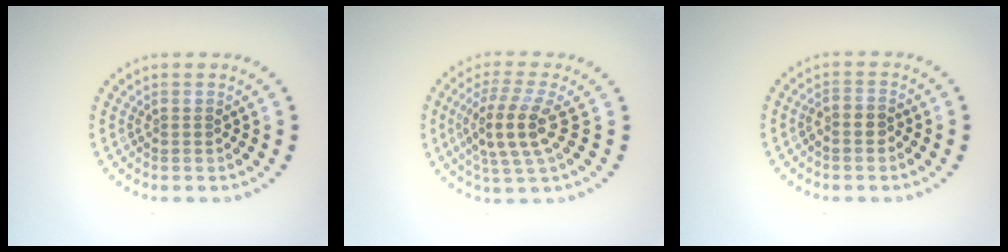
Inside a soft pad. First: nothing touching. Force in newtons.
{"total": 4.2, "press": 3.6, "slide": 2.2}
{"total": 1.2, "press": 0.9, "slide": 0.7}